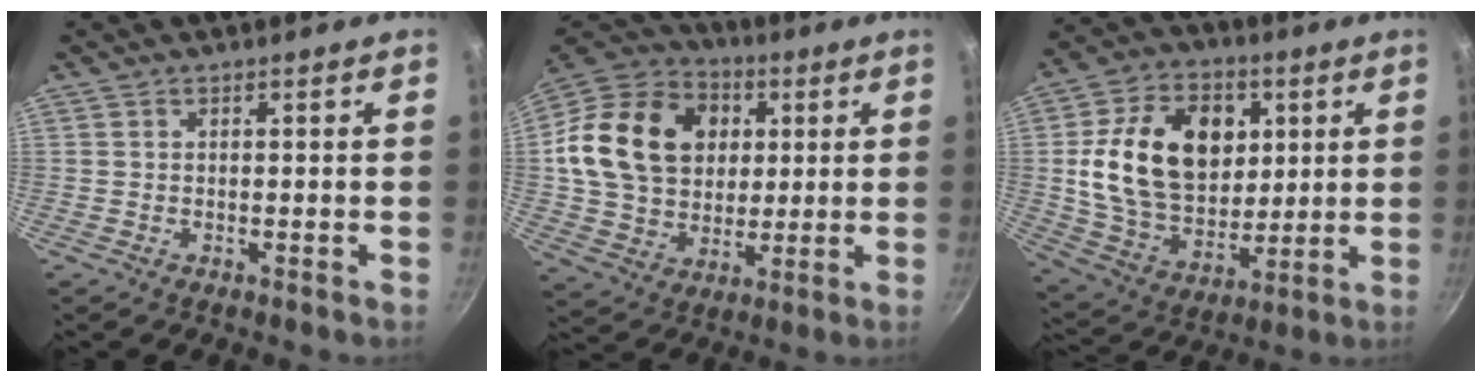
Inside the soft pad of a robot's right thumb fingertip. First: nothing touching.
{"total": 22.5, "force": [4.4, 17.5, 13.5], "torque": [-0.217, 0.012, 0.075]}
{"total": 22.0, "force": [4.3, 15.6, 14.8], "torque": [-0.231, -0.006, 0.079]}